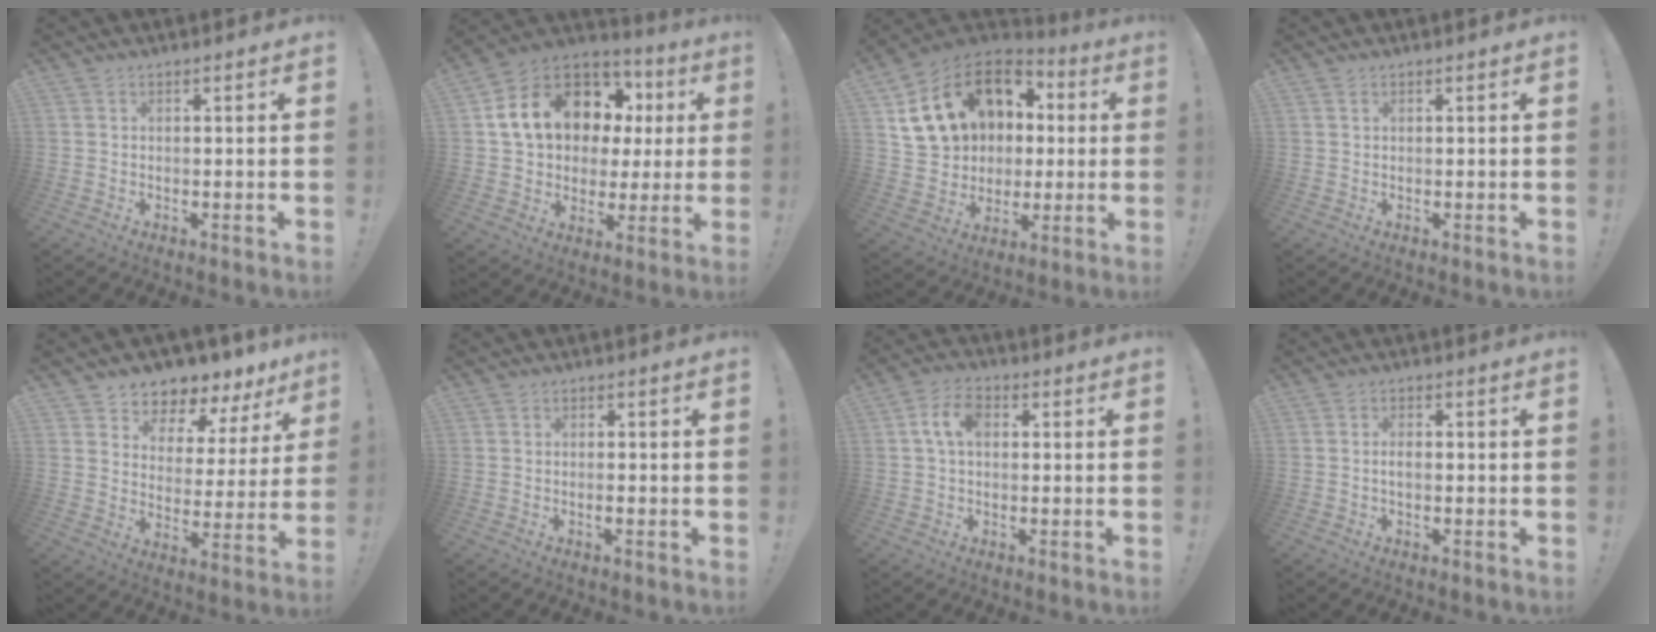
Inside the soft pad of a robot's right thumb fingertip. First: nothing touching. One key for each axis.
{"total": 18.6, "fx": 6.5, "fy": 13.4, "fz": 11.1, "tx": -0.178, "ty": -0.017, "tz": 0.137}
{"total": 20.5, "fx": 6.6, "fy": 15.9, "fz": 11.0, "tx": -0.182, "ty": -0.013, "tz": 0.153}
{"total": 0.6, "fx": 0.4, "fy": 0.3, "fz": 0.2, "tx": -0.005, "ty": 0.002, "tz": 0.008}
{"total": 5.5, "fx": 4.7, "fy": 2.5, "fz": 1.3, "tx": -0.024, "ty": -0.053, "tz": 0.085}
{"total": 0.9, "fx": -0.5, "fy": 0.1, "fz": 0.8, "tx": -0.009, "ty": -0.002, "tz": -0.010}
{"total": 7.2, "fx": 1.3, "fy": 4.6, "fz": 5.4, "tx": -0.100, "ty": 0.011, "tz": 0.023}
{"total": 2.1, "fx": -0.4, "fy": 0.9, "fz": 1.8, "tx": -0.029, "ty": 0.003, "tz": -0.007}